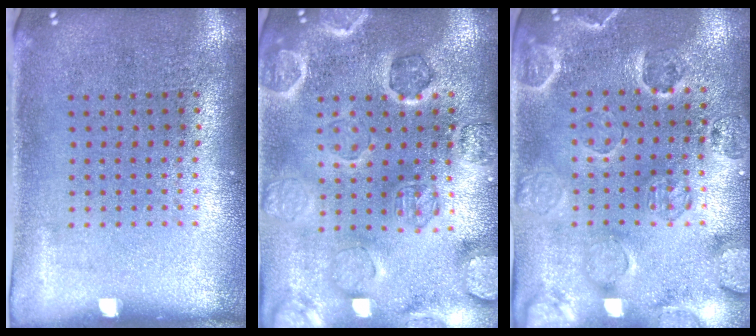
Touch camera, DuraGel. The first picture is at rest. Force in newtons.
{"total": 2.6, "press": 2.6, "slide": 0.2}
{"total": 2.5, "press": 2.3, "slide": 1.0}